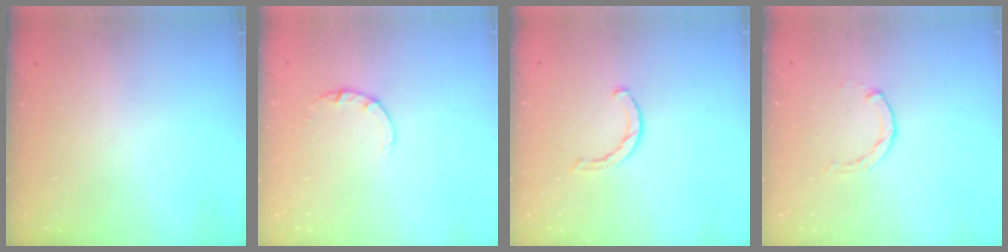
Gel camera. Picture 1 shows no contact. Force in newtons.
{"total": 1.8, "press": 1.8, "slide": 0.1}
{"total": 1.9, "press": 1.9, "slide": 0.3}
{"total": 0.7, "press": 0.7, "slide": 0.2}